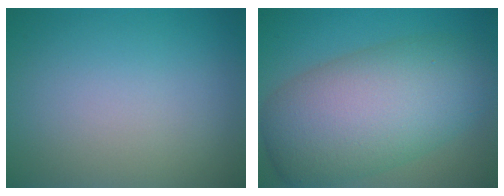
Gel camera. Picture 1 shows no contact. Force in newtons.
{"total": 11.1, "press": 11.0, "slide": 0.5}